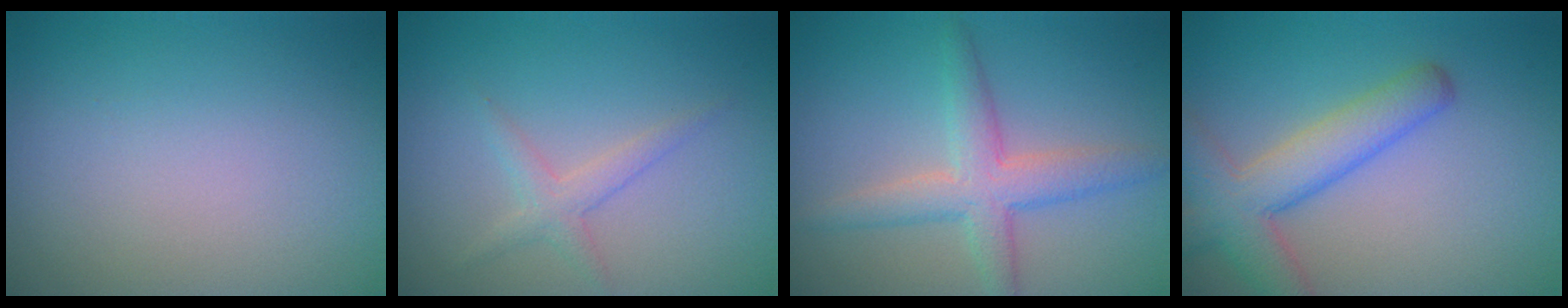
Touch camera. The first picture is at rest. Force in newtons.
{"total": 1.8, "press": 1.8, "slide": 0.1}
{"total": 4.0, "press": 4.0, "slide": 0.1}
{"total": 5.5, "press": 5.5, "slide": 0.2}